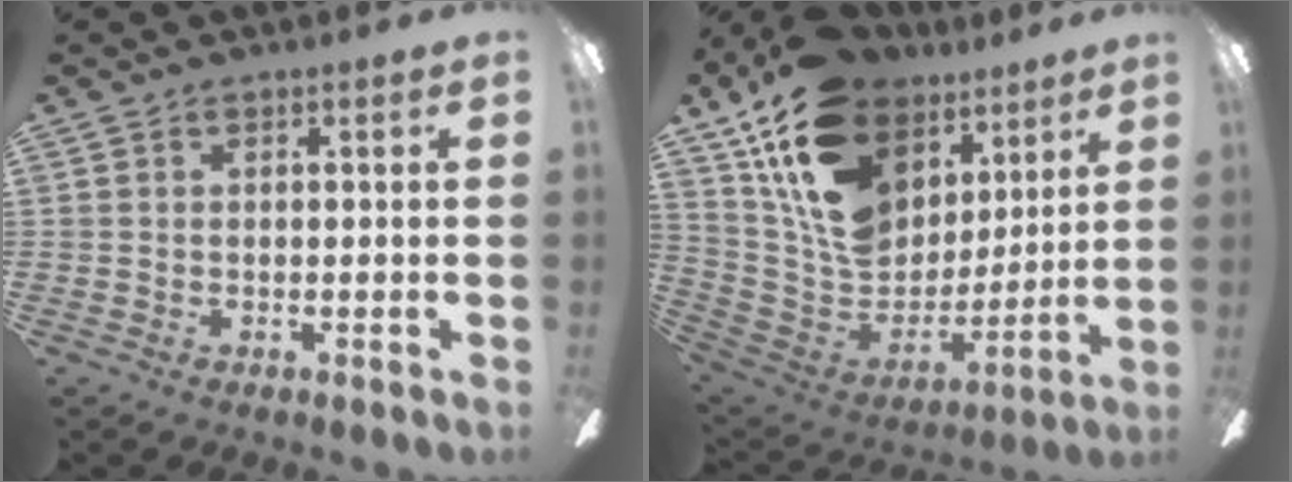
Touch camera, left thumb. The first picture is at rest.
{"total": 21.0, "force": [11.4, 14.1, 10.7], "torque": [-0.194, -0.062, 0.211]}